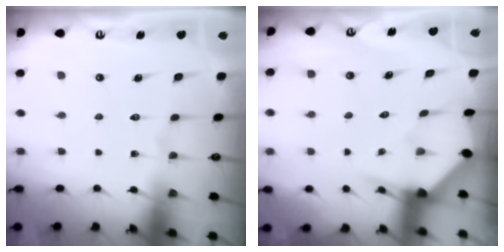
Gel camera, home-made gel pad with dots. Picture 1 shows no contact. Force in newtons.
{"total": 3.2, "press": 3.2, "slide": 0.3}